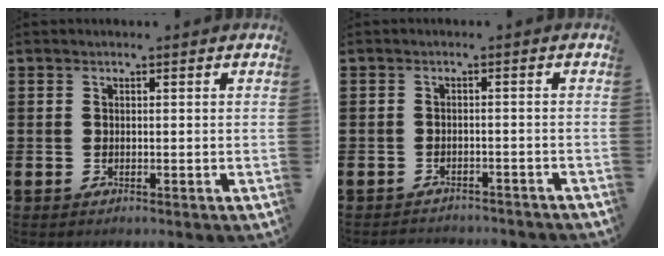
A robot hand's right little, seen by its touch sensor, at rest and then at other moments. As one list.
[{"total": 1.4, "force": [-1.4, 0.0, -0.1], "torque": [-0.002, 0.004, -0.030]}]